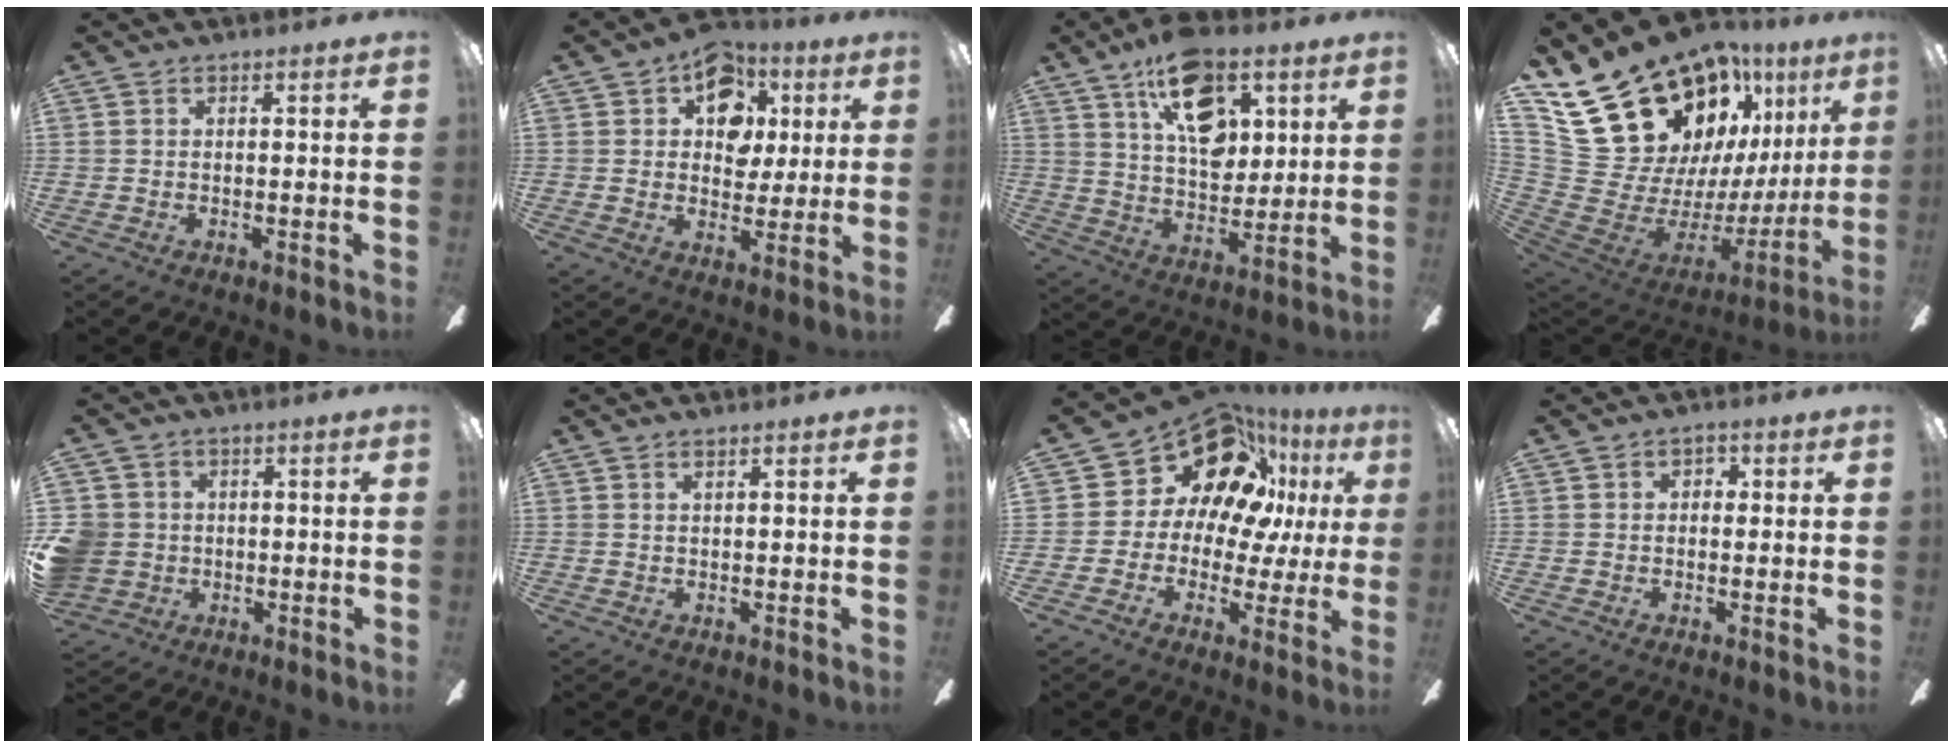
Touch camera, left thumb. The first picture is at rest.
{"total": 12.3, "force": [5.2, 9.3, 6.2], "torque": [-0.083, -0.014, 0.094]}
{"total": 18.3, "force": [9.2, 10.9, 11.4], "torque": [-0.163, -0.031, 0.164]}
{"total": 25.9, "force": [17.8, 14.6, 11.8], "torque": [-0.193, -0.146, 0.378]}
{"total": 7.2, "force": [-0.1, 7.0, 1.8], "torque": [-0.068, 0.010, 0.002]}
{"total": 0.5, "force": [0.5, 0.1, 0.2], "torque": [-0.005, 0.000, 0.009]}
{"total": 18.2, "force": [9.7, 11.6, 10.0], "torque": [-0.173, -0.065, 0.177]}
{"total": 2.1, "force": [-0.1, 1.7, 1.2], "torque": [-0.014, 0.008, -0.006]}